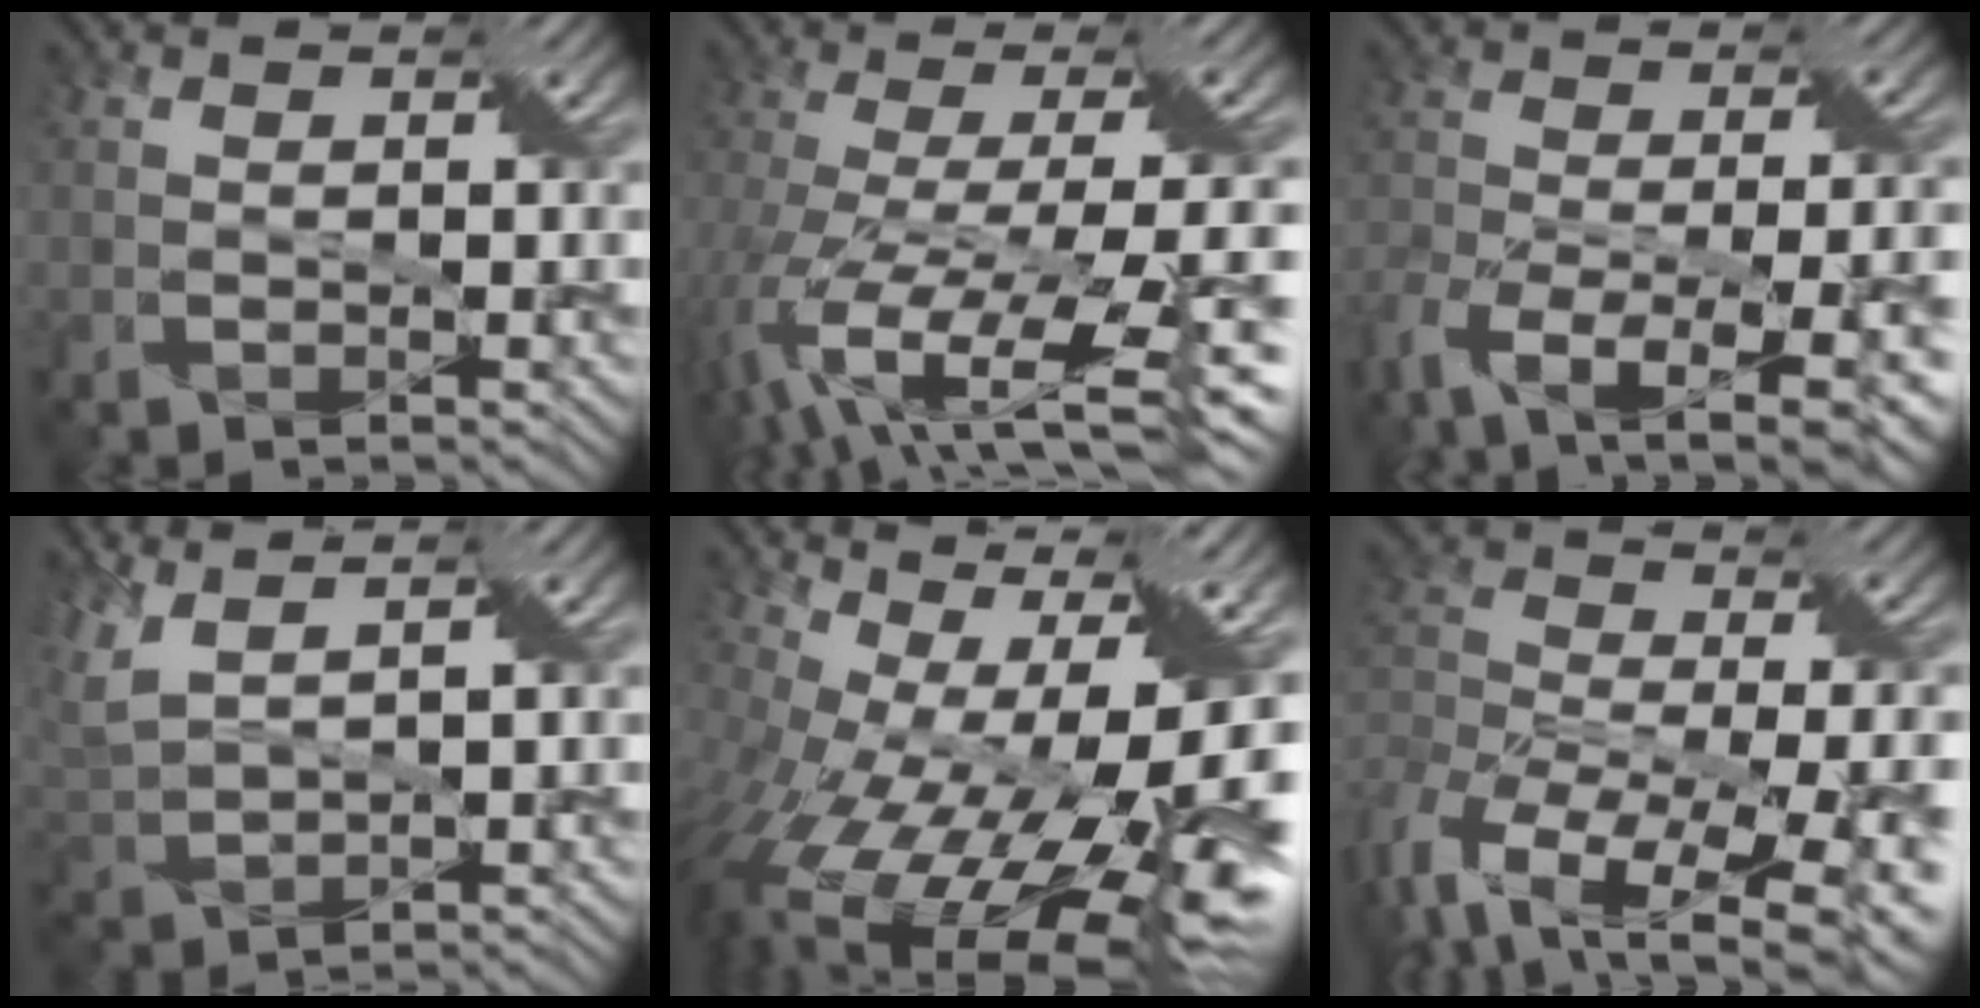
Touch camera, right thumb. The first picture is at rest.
{"total": 13.8, "force": [-5.8, 3.9, 11.8], "torque": [-0.242, -0.004, -0.098]}
{"total": 11.7, "force": [-6.6, 4.5, 8.5], "torque": [-0.176, -0.012, -0.114]}
{"total": 6.1, "force": [3.4, 1.9, 4.6], "torque": [-0.131, 0.009, 0.071]}
{"total": 20.1, "force": [-3.0, 9.9, 17.2], "torque": [-0.251, -0.033, -0.029]}
{"total": 15.3, "force": [-7.4, 8.3, 10.5], "torque": [-0.246, -0.003, -0.080]}